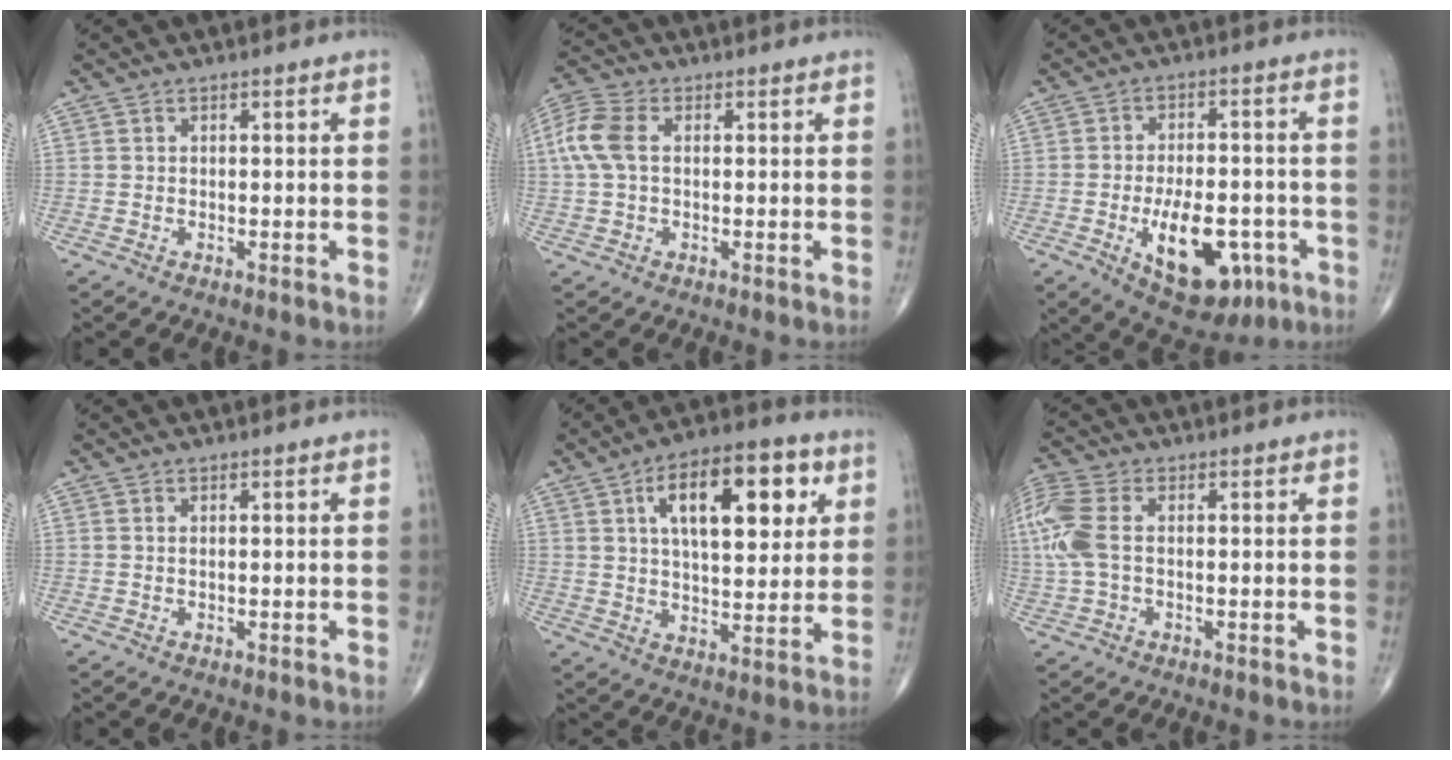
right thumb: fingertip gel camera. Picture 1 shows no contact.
{"total": 7.5, "force": [0.9, 4.6, 5.9], "torque": [-0.156, 0.023, 0.016]}
{"total": 14.8, "force": [-5.2, 7.7, 11.5], "torque": [-0.152, 0.017, -0.066]}
{"total": 0.0}
{"total": 17.3, "force": [6.1, 7.9, 14.2], "torque": [-0.182, -0.007, 0.091]}
{"total": 9.5, "force": [0.9, 5.5, 7.6], "torque": [-0.215, 0.020, 0.019]}